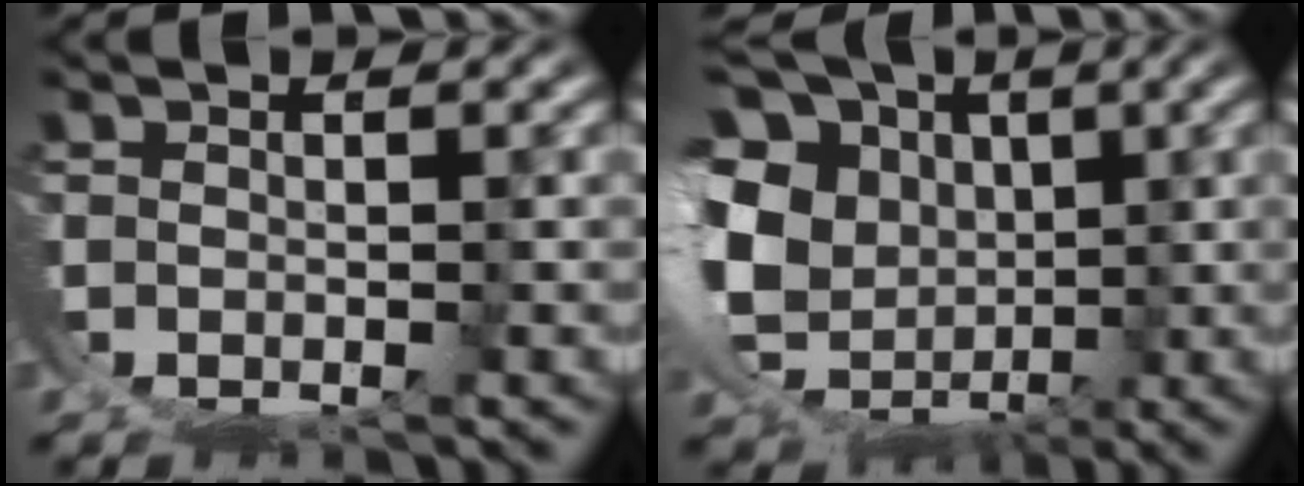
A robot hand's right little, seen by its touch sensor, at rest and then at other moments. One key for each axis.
{"total": 13.0, "fx": 1.2, "fy": 9.9, "fz": 8.3, "tx": -0.159, "ty": -0.026, "tz": 0.024}